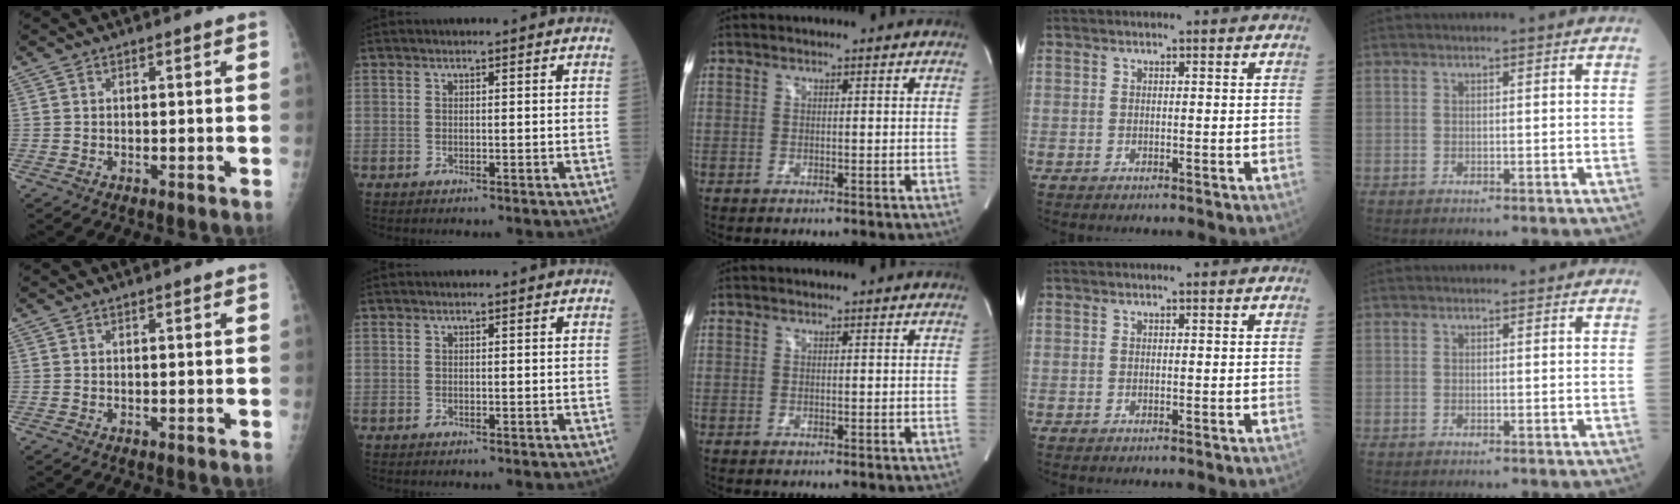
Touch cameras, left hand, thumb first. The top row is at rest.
{"little": {"total": 0.6, "force": [0.4, 0.3, 0.1], "torque": [-0.009, 0.000, 0.002]}}